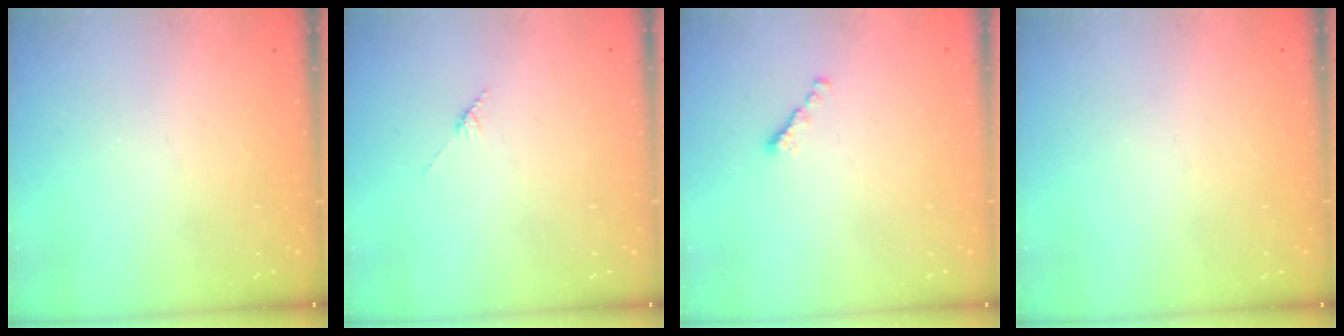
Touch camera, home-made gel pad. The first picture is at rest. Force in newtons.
{"total": 2.8, "press": 2.8, "slide": 0.4}
{"total": 1.5, "press": 1.4, "slide": 0.5}
{"total": 0.0}